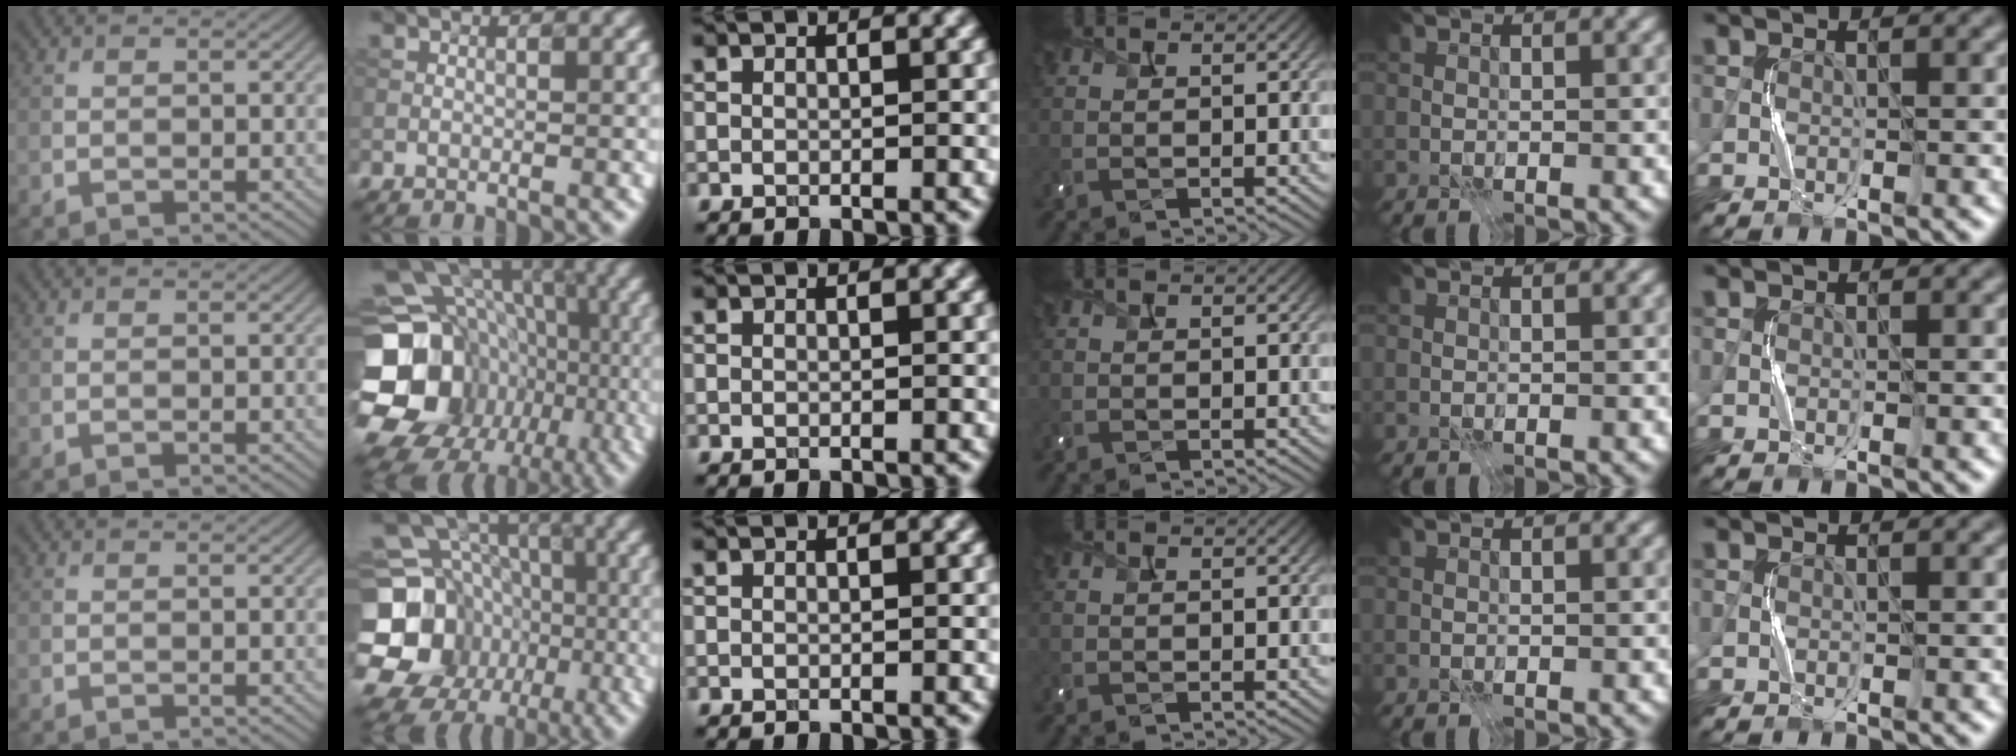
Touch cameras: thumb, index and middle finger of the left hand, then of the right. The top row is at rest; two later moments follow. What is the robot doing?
{"motion": "press", "object": "camera"}